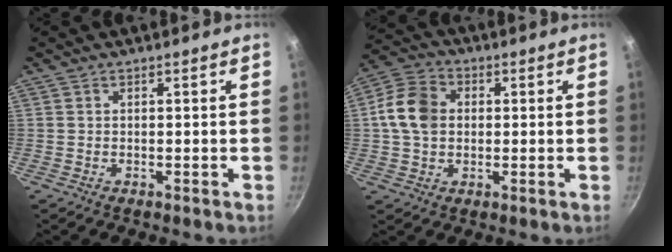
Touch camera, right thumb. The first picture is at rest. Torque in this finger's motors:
{"motor_torque": [0.17, 0.18, 0.24, -0.22, 0.06]}